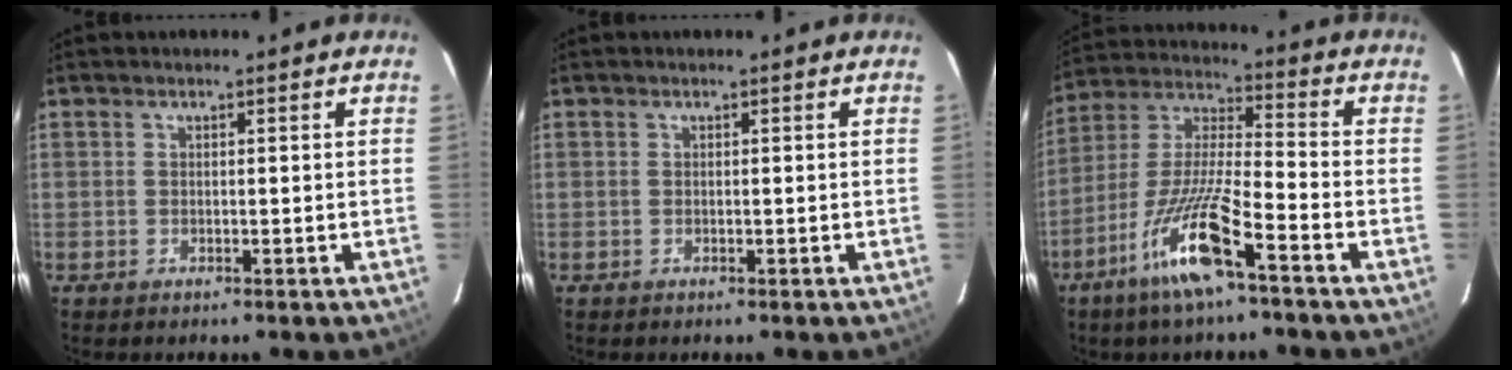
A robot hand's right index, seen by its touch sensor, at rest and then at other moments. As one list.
[{"total": 0.0}, {"total": 13.7, "force": [-7.7, 0.8, 11.3], "torque": [-0.233, -0.019, -0.152]}]